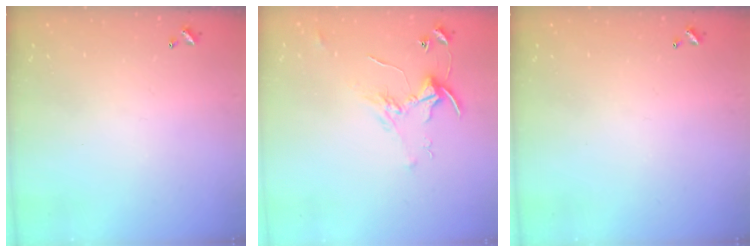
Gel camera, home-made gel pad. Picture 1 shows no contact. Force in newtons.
{"total": 2.2, "press": 2.1, "slide": 0.3}
{"total": 0.0}